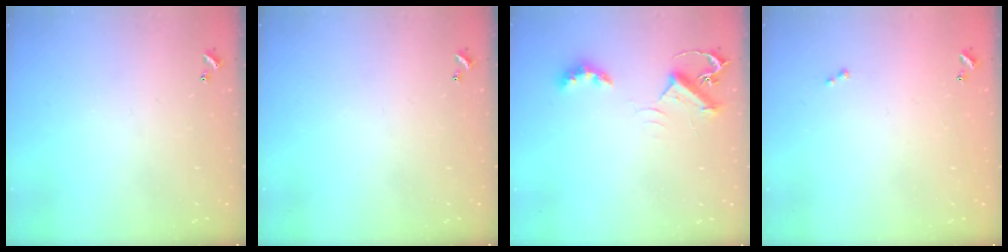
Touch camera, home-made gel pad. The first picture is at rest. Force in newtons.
{"total": 0.0}
{"total": 6.6, "press": 6.6, "slide": 0.4}
{"total": 0.0}